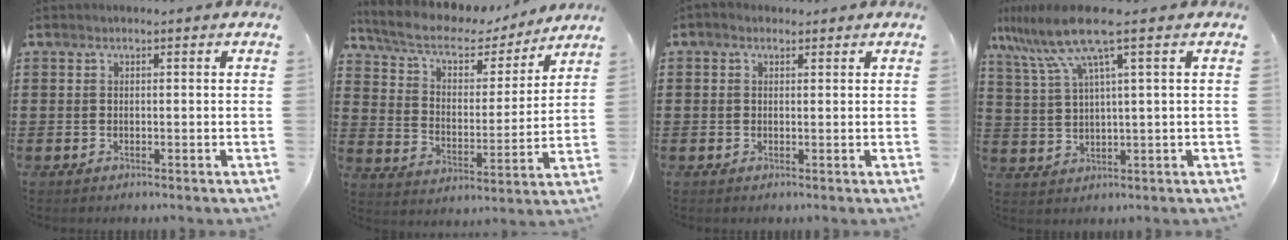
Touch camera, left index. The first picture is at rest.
{"total": 7.1, "force": [5.4, 3.1, 3.3], "torque": [-0.089, -0.026, 0.091]}
{"total": 0.8, "force": [0.3, 0.7, 0.3], "torque": [-0.008, 0.005, 0.005]}
{"total": 9.3, "force": [5.2, 0.5, 7.7], "torque": [-0.184, -0.022, 0.085]}